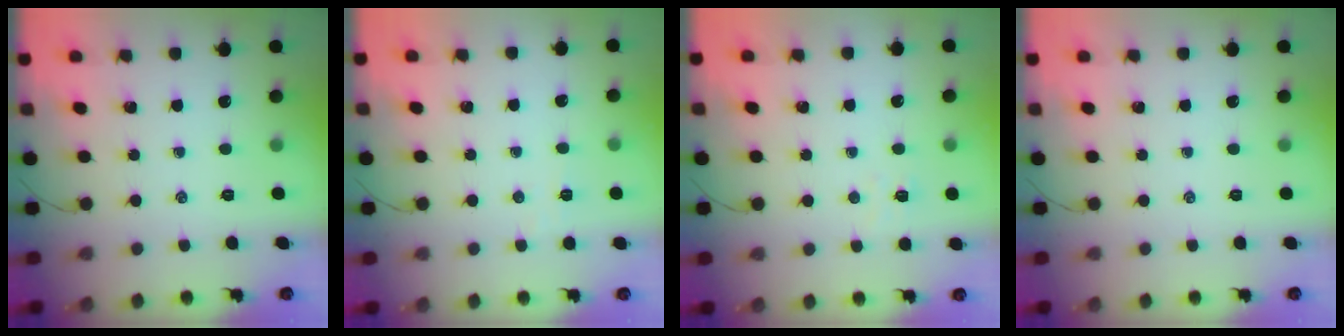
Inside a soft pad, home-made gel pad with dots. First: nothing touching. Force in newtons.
{"total": 3.2, "press": 3.1, "slide": 1.0}
{"total": 3.9, "press": 3.8, "slide": 0.8}
{"total": 0.0}